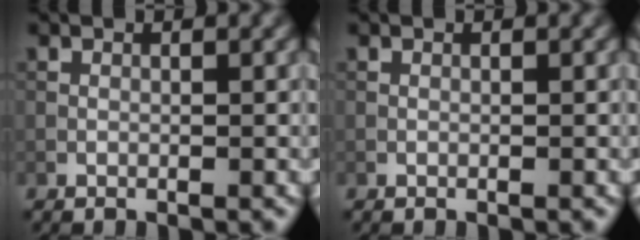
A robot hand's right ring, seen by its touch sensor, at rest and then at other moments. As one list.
[{"total": 0.0}]